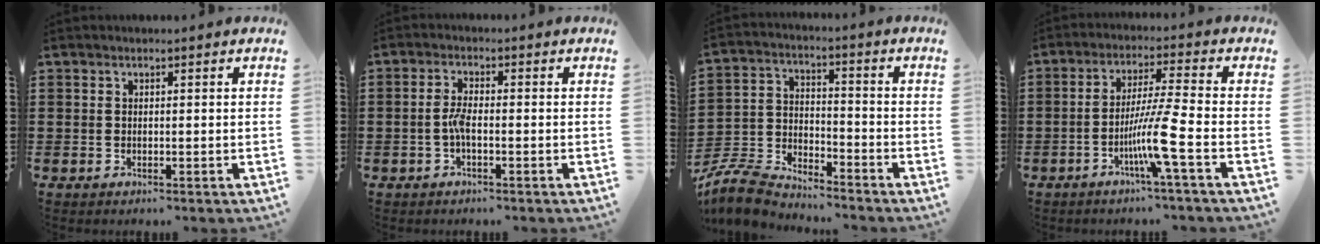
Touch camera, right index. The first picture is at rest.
{"total": 2.8, "force": [-0.9, 0.6, 2.6], "torque": [-0.063, -0.002, -0.021]}
{"total": 7.1, "force": [-6.9, 1.2, 1.3], "torque": [-0.050, 0.002, -0.143]}
{"total": 8.5, "force": [-3.6, -0.6, 7.6], "torque": [-0.147, -0.012, -0.070]}